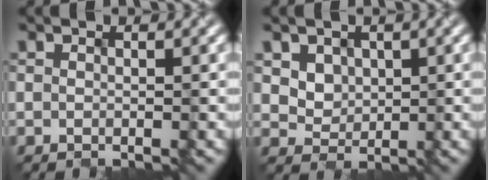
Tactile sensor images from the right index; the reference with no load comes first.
{"total": 4.1, "force": [1.9, 3.3, 1.6], "torque": [-0.051, 0.001, 0.041]}